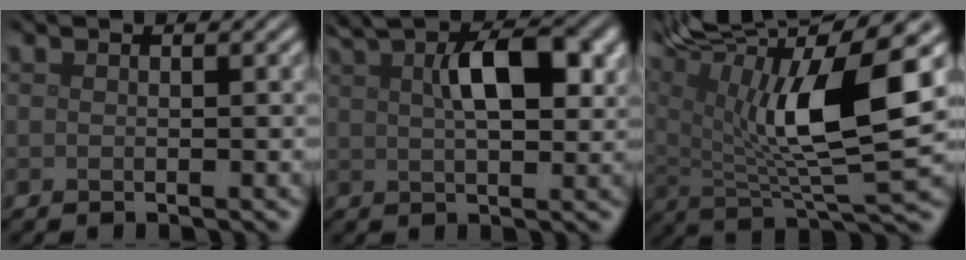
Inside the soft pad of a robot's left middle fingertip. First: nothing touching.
{"total": 7.3, "force": [3.0, 3.1, 5.9], "torque": [-0.101, 0.007, 0.049]}
{"total": 14.5, "force": [6.0, 4.3, 12.5], "torque": [-0.219, 0.011, 0.105]}